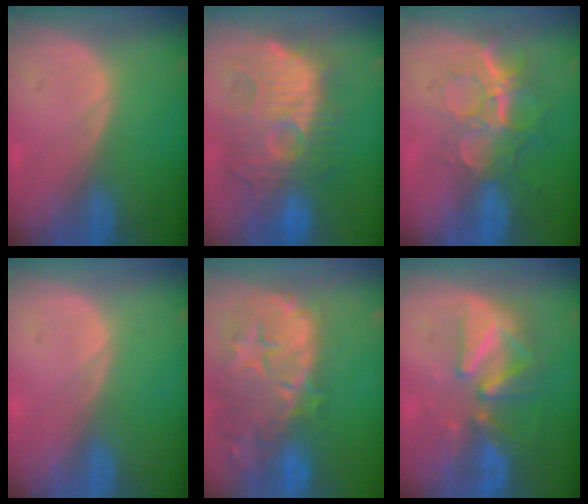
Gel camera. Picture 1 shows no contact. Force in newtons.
{"total": 11.7, "press": 11.5, "slide": 2.4}
{"total": 9.2, "press": 7.7, "slide": 5.0}
{"total": 0.5, "press": 0.1, "slide": 0.5}
{"total": 14.7, "press": 11.7, "slide": 8.9}
{"total": 8.7, "press": 8.2, "slide": 3.0}